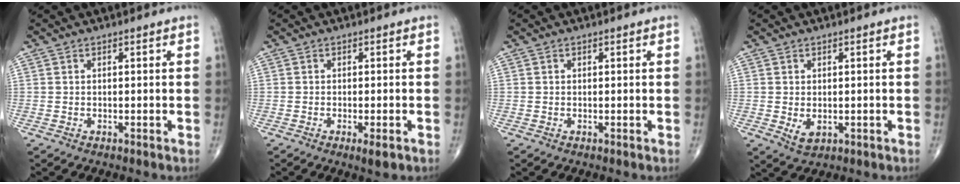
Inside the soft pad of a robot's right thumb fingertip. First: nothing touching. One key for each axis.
{"total": 2.5, "fx": -1.2, "fy": 0.6, "fz": 2.1, "tx": -0.032, "ty": -0.004, "tz": -0.018}
{"total": 0.0}
{"total": 2.9, "fx": -0.3, "fy": 1.9, "fz": 2.1, "tx": -0.029, "ty": -0.005, "tz": 0.004}